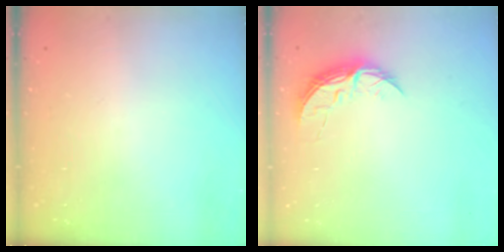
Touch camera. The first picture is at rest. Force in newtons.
{"total": 5.9, "press": 5.9, "slide": 0.5}